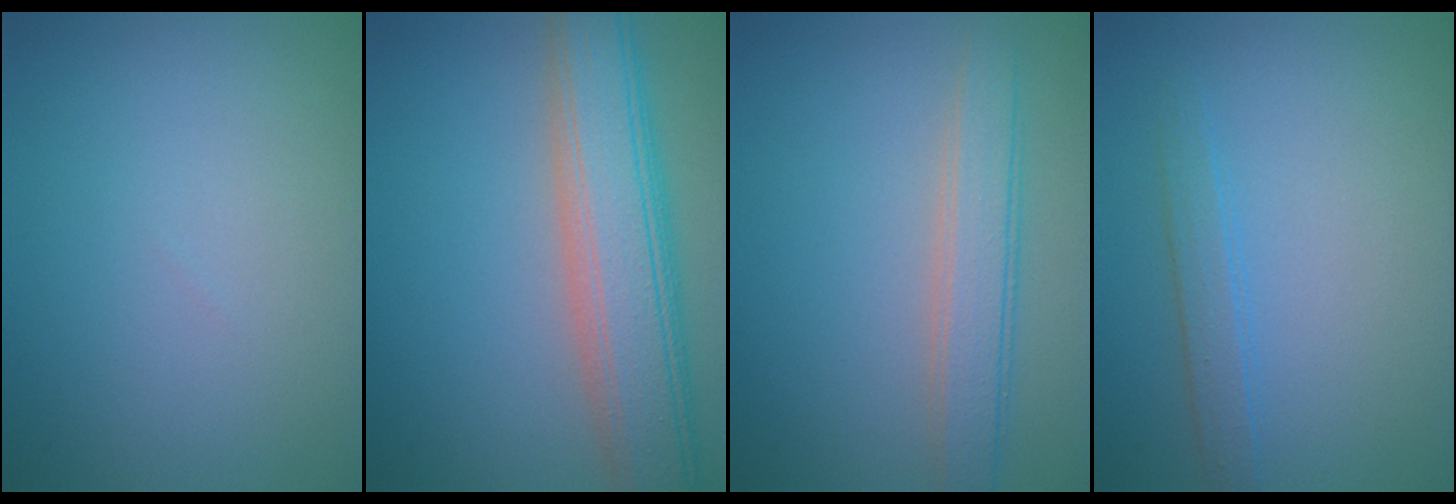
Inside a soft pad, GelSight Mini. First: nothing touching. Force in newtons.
{"total": 7.8, "press": 7.8, "slide": 0.6}
{"total": 3.2, "press": 3.2, "slide": 0.1}
{"total": 1.7, "press": 1.7, "slide": 0.1}